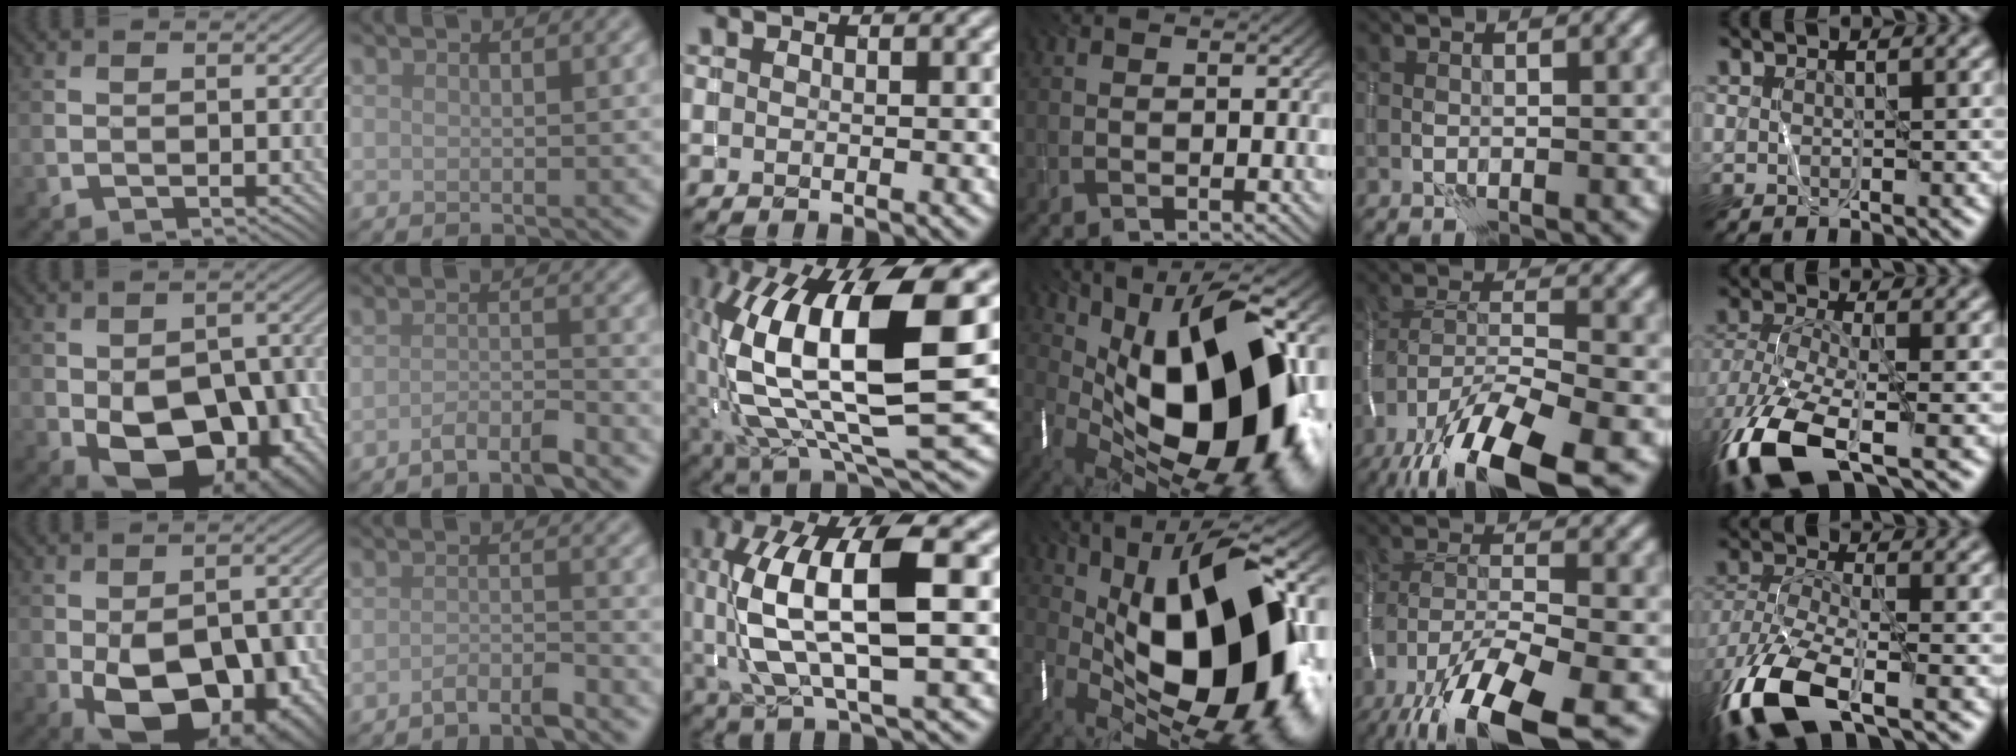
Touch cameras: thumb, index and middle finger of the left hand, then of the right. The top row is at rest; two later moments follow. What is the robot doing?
{"motion": "wrap", "object": "thread"}